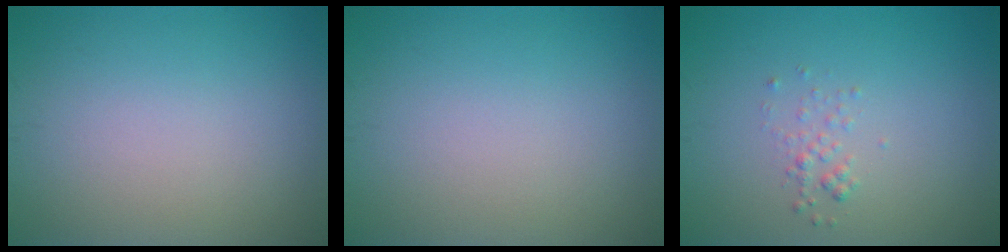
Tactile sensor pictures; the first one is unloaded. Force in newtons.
{"total": 0.0}
{"total": 1.0, "press": 1.0, "slide": 0.1}